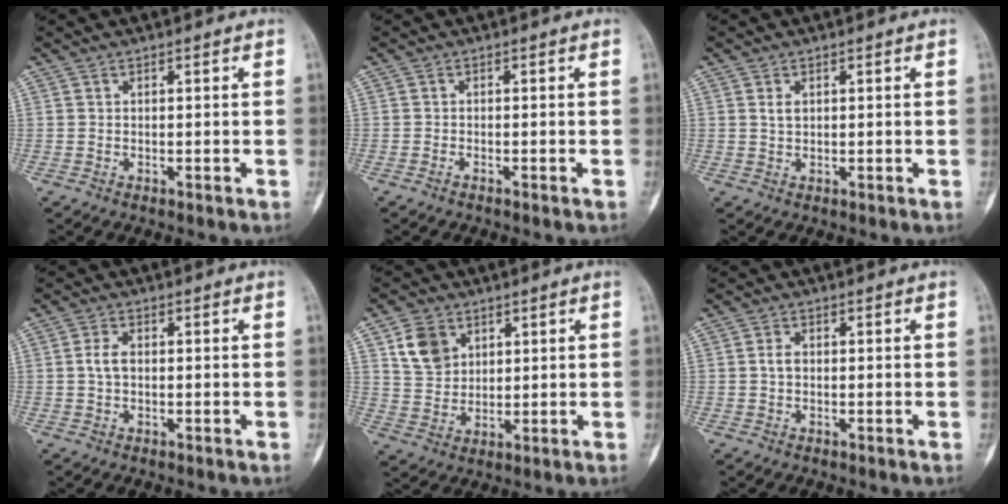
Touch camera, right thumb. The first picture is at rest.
{"total": 0.6, "force": [-0.5, 0.3, 0.2], "torque": [-0.002, 0.002, -0.011]}
{"total": 1.7, "force": [0.6, 1.1, 1.1], "torque": [-0.012, -0.001, 0.012]}
{"total": 2.9, "force": [0.1, 1.9, 2.2], "torque": [-0.040, 0.005, -0.004]}
{"total": 7.8, "force": [3.5, 6.1, 3.5], "torque": [-0.037, -0.014, 0.072]}
{"total": 2.0, "force": [0.0, 1.4, 1.4], "torque": [-0.021, 0.005, -0.004]}